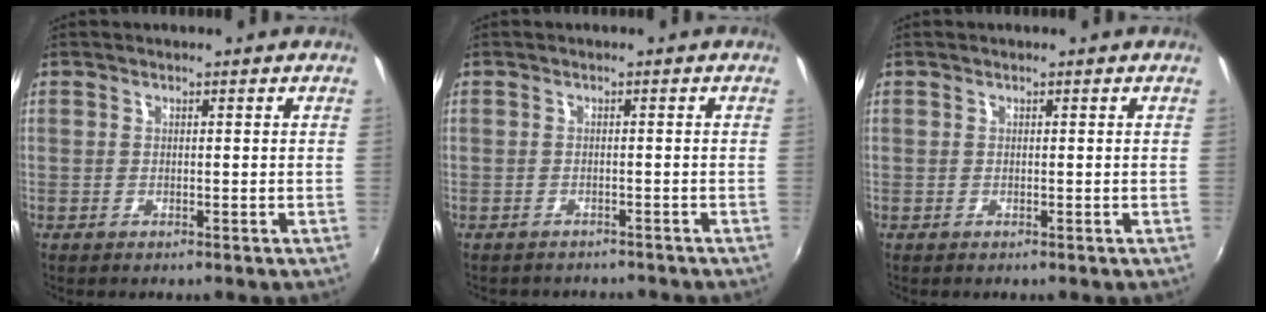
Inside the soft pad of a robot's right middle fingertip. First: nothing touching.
{"total": 3.3, "force": [-3.0, 1.5, 0.5], "torque": [-0.016, -0.005, -0.042]}
{"total": 0.0}